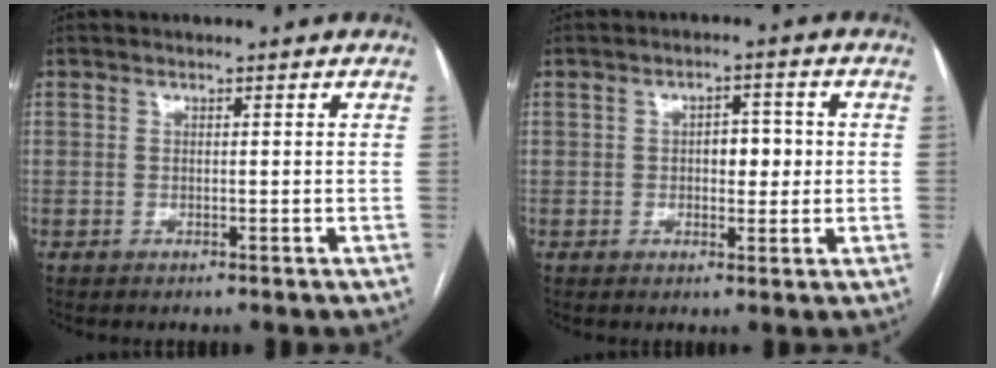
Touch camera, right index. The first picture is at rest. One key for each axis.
{"total": 4.0, "fx": 0.1, "fy": 2.1, "fz": 3.4, "tx": -0.046, "ty": 0.011, "tz": 0.004}